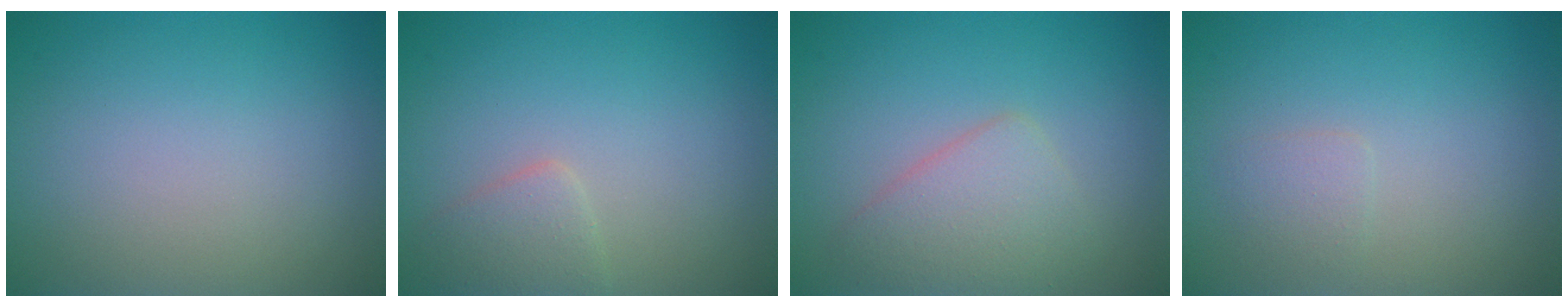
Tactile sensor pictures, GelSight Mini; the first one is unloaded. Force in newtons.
{"total": 1.9, "press": 1.9, "slide": 0.0}
{"total": 3.3, "press": 3.3, "slide": 0.1}
{"total": 1.1, "press": 1.1, "slide": 0.1}